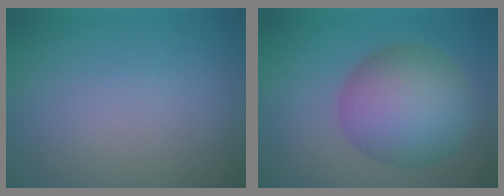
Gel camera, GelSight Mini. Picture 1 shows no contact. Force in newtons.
{"total": 8.8, "press": 8.8, "slide": 0.1}